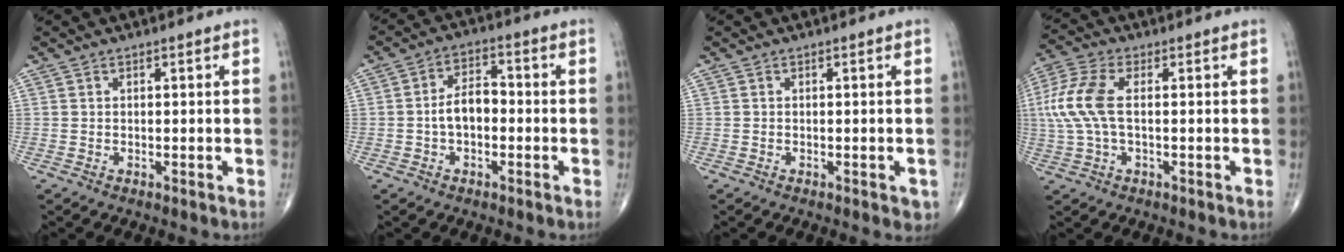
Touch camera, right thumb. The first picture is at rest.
{"total": 8.0, "force": [-1.0, 4.9, 6.2], "torque": [-0.102, 0.031, -0.027]}
{"total": 2.1, "force": [-0.9, 1.0, 1.6], "torque": [-0.008, 0.000, -0.011]}
{"total": 9.9, "force": [0.7, 4.7, 8.7], "torque": [-0.224, 0.018, 0.011]}